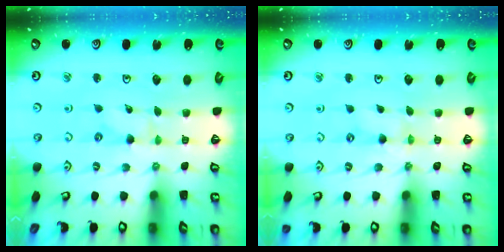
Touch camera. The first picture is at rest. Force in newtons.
{"total": 0.0}